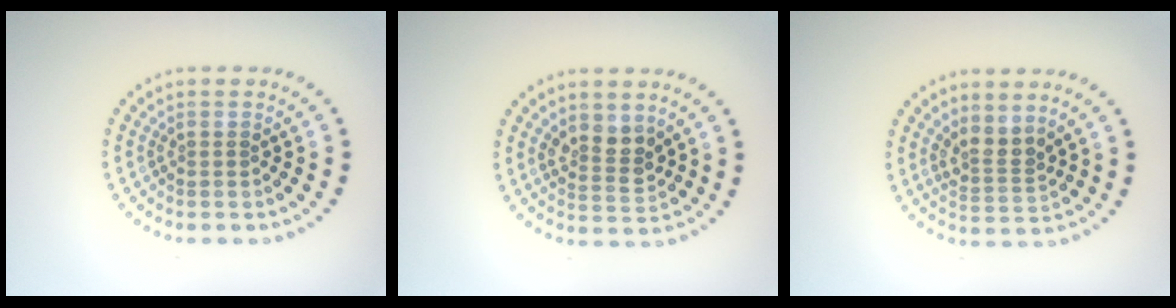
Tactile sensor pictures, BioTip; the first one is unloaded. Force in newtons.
{"total": 2.6, "press": 2.4, "slide": 1.1}
{"total": 2.6, "press": 1.9, "slide": 1.7}